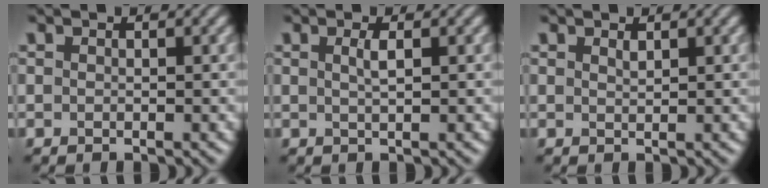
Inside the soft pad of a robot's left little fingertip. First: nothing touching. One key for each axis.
{"total": 1.4, "fx": 0.4, "fy": 0.4, "fz": 1.2, "tx": -0.023, "ty": 0.004, "tz": 0.005}
{"total": 0.6, "fx": 0.5, "fy": 0.1, "fz": 0.3, "tx": -0.006, "ty": -0.003, "tz": 0.012}